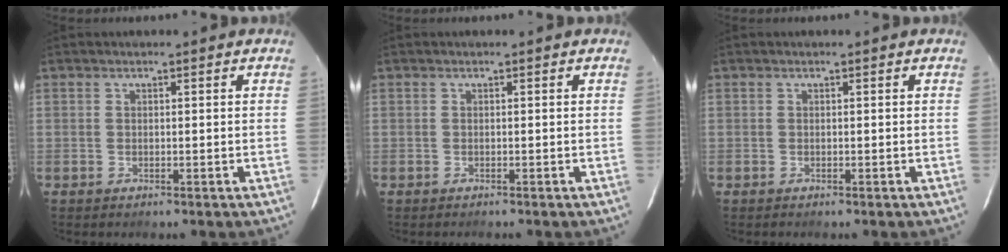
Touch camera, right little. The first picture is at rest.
{"total": 0.0}
{"total": 0.0}